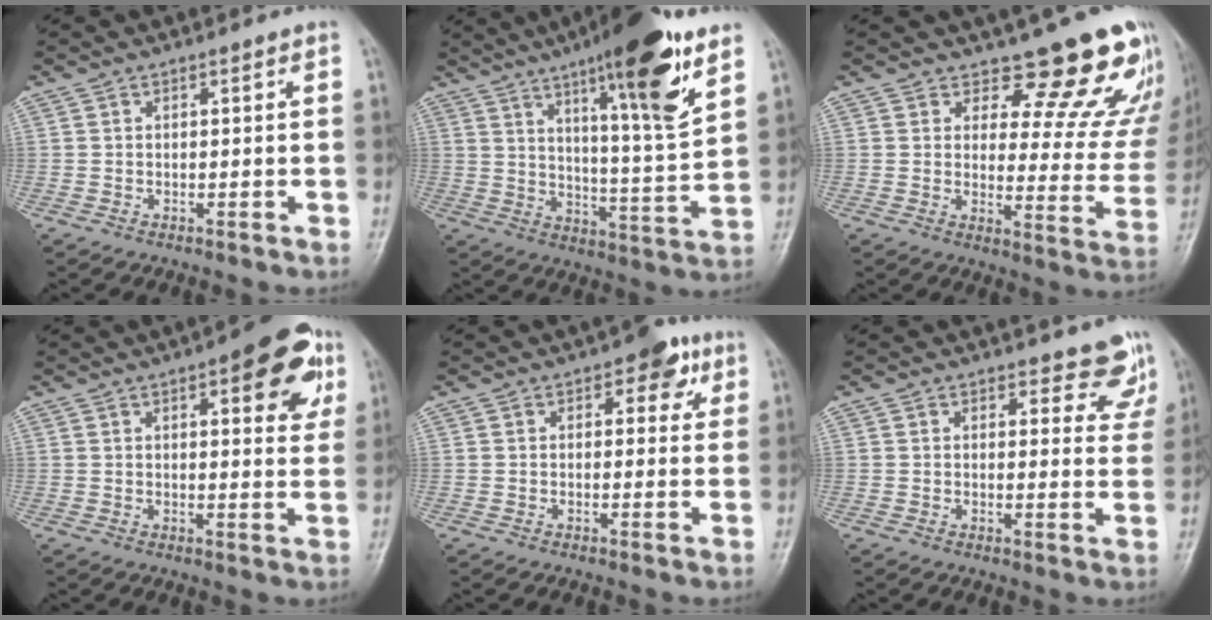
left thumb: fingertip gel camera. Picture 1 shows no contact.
{"total": 19.0, "force": [11.0, 3.3, 15.1], "torque": [-0.206, -0.056, 0.169]}
{"total": 15.0, "force": [13.0, 5.3, 5.5], "torque": [-0.009, -0.115, 0.145]}
{"total": 11.7, "force": [5.1, 4.3, 9.6], "torque": [-0.081, -0.010, 0.054]}
{"total": 5.4, "force": [2.3, 3.2, 3.7], "torque": [-0.011, -0.003, 0.019]}
{"total": 5.9, "force": [5.1, 2.6, 1.4], "torque": [0.023, -0.034, 0.045]}